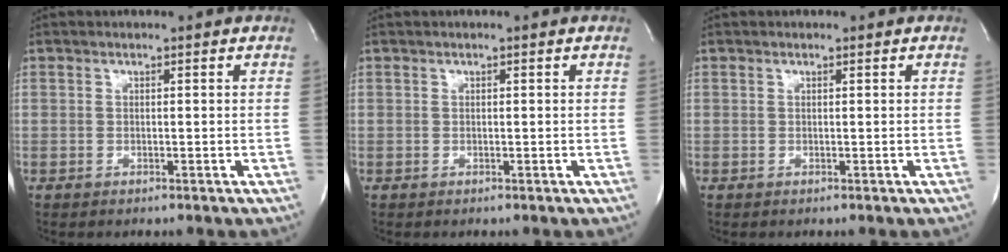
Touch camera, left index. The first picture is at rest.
{"total": 0.0}
{"total": 0.0}